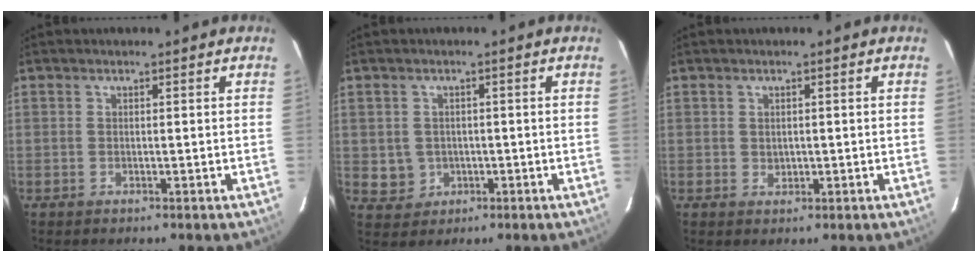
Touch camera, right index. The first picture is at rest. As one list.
[{"total": 4.1, "force": [-0.3, 4.0, 0.7], "torque": [-0.023, 0.008, 0.010]}, {"total": 1.2, "force": [0.2, 1.1, 0.4], "torque": [-0.004, 0.003, 0.005]}]